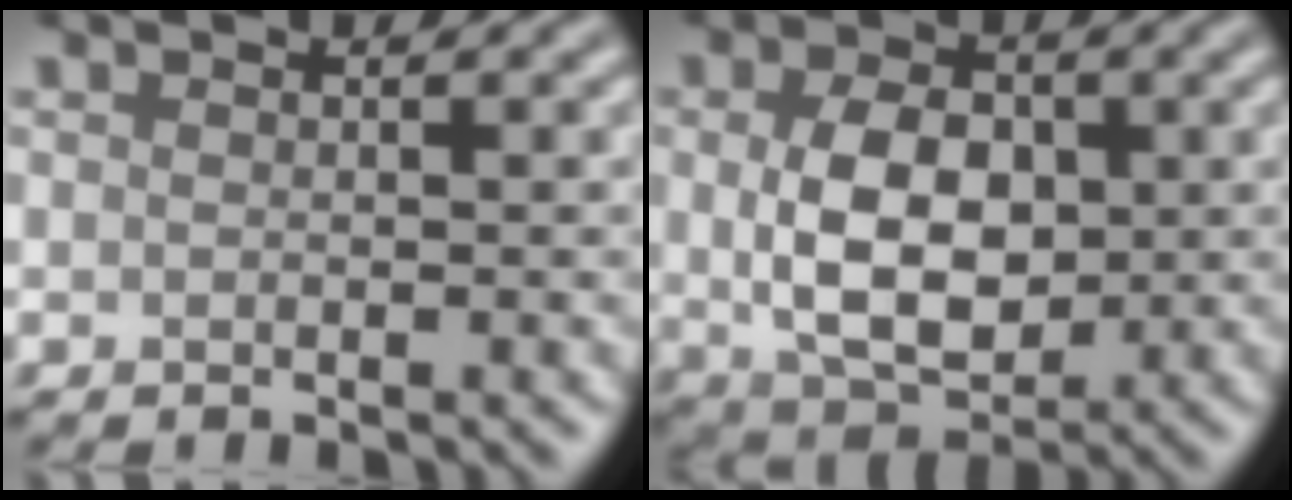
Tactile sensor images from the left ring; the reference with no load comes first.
{"total": 7.4, "force": [0.2, 4.9, 5.5], "torque": [-0.108, -0.005, 0.008]}